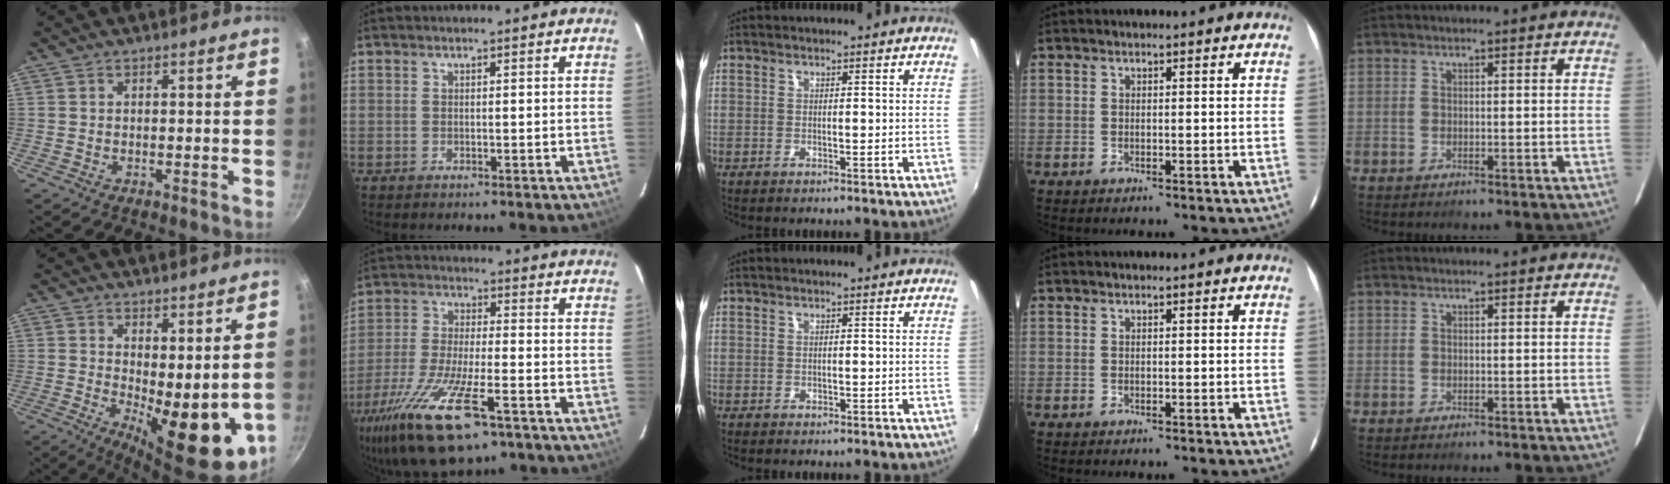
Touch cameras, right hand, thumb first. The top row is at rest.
{"thumb": {"total": 12.0, "force": [0.9, 4.9, 10.9], "torque": [-0.125, -0.028, 0.027]}, "index": {"total": 18.7, "force": [-10.9, 5.7, 14.0], "torque": [-0.288, -0.055, -0.199]}}